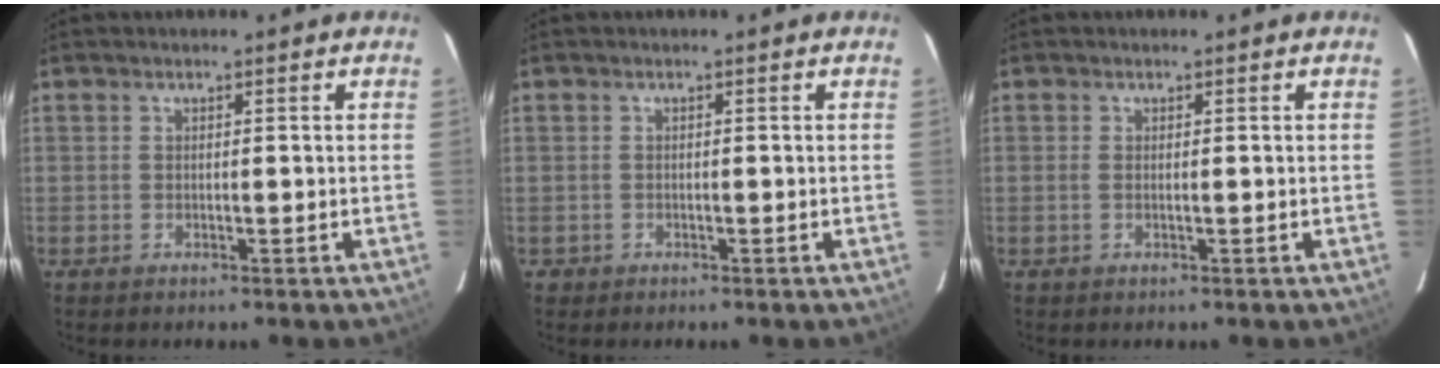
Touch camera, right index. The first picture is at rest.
{"total": 1.2, "force": [-0.4, 1.1, 0.0], "torque": [-0.001, 0.003, -0.002]}
{"total": 0.6, "force": [0.0, 0.1, 0.6], "torque": [-0.014, 0.001, 0.000]}